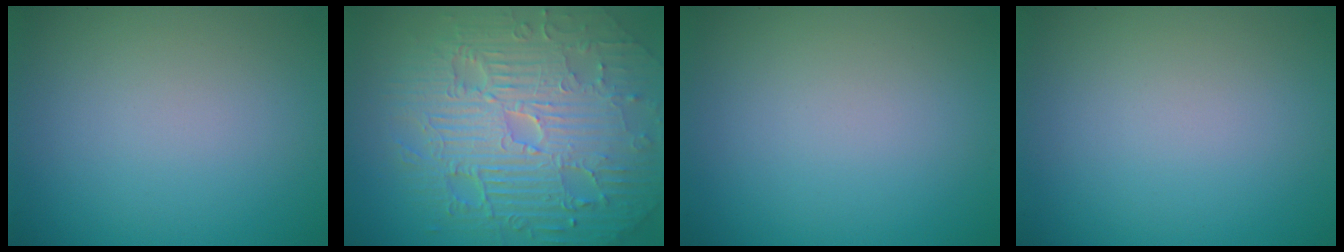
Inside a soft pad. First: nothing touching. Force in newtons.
{"total": 11.6, "press": 7.5, "slide": 8.9}
{"total": 0.0}
{"total": 0.0}